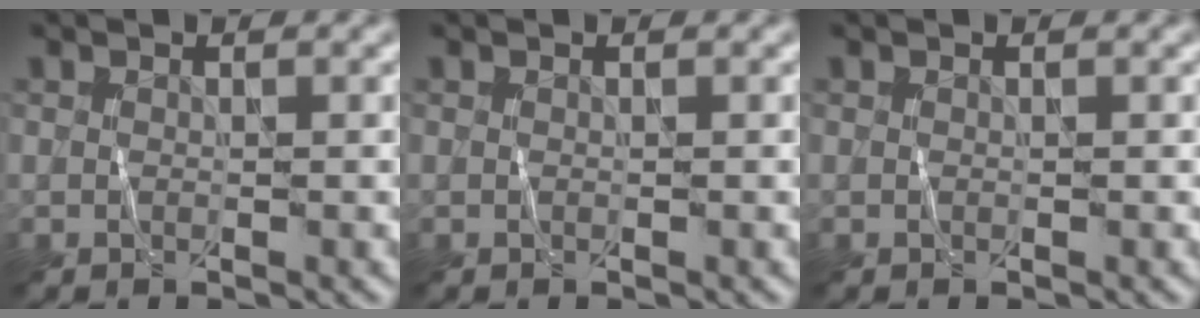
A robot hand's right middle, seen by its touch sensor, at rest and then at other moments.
{"total": 0.0}
{"total": 0.0}